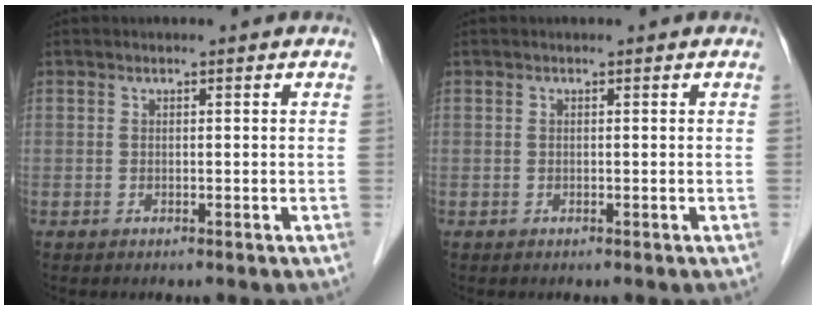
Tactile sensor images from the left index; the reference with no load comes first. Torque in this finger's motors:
{"motor_torque": [0.03, 0.01, 0.00, 0.00]}